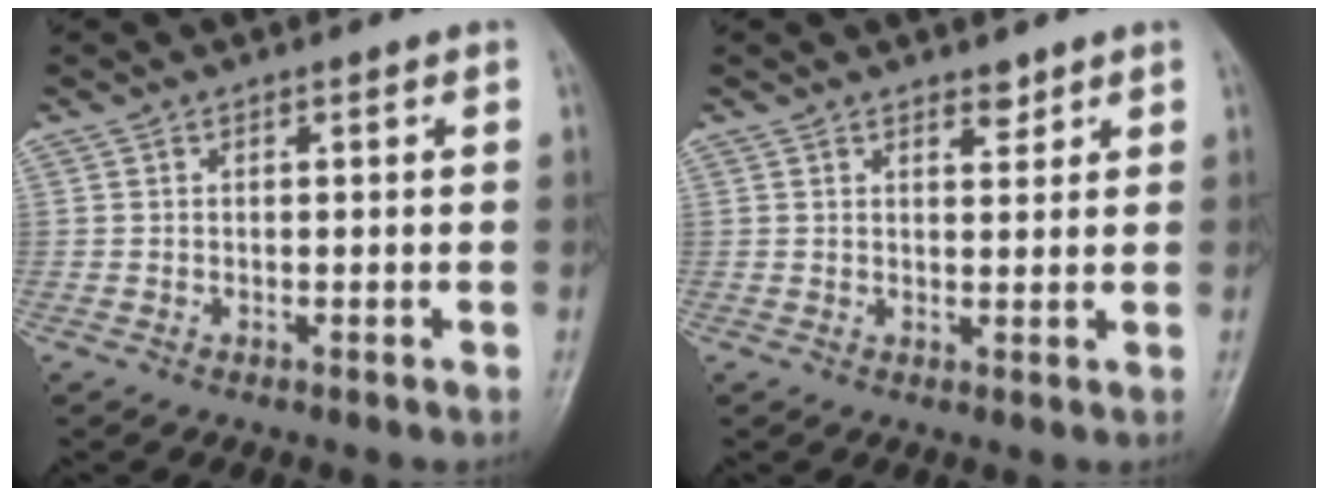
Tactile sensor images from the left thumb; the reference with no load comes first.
{"total": 2.2, "force": [1.7, 1.0, 1.0], "torque": [-0.005, -0.012, 0.027]}